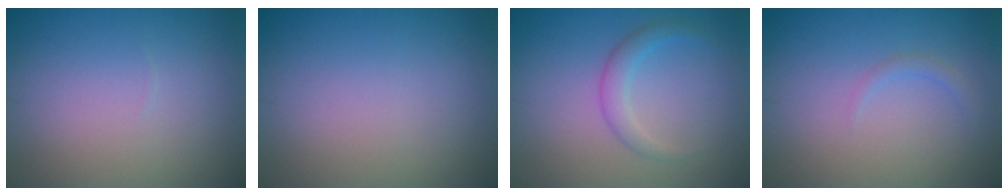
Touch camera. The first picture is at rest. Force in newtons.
{"total": 0.0}
{"total": 1.5, "press": 1.5, "slide": 0.1}
{"total": 1.0, "press": 1.0, "slide": 0.1}